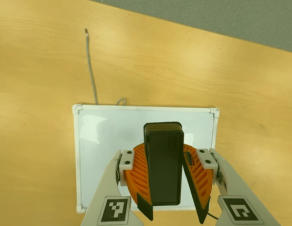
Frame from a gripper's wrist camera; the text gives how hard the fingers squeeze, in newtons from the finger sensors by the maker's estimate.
{"total": 8.4, "left": 8.4, "right": 8.4}